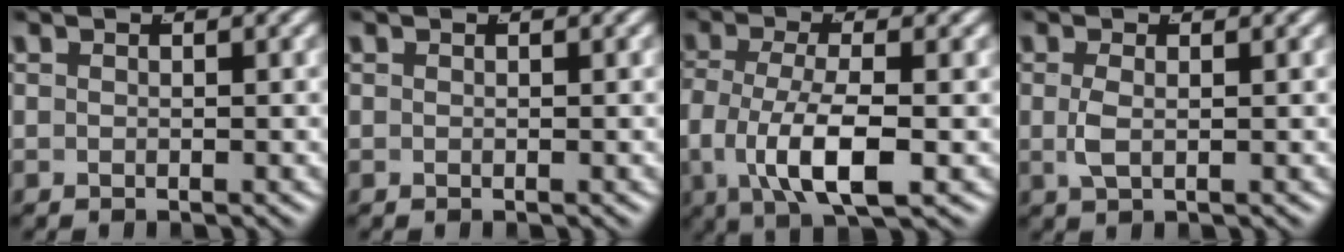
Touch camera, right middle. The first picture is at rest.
{"total": 0.0}
{"total": 6.8, "force": [-1.2, 3.5, 5.7], "torque": [-0.121, -0.020, -0.010]}
{"total": 1.4, "force": [0.1, 0.3, 1.4], "torque": [-0.039, -0.008, 0.008]}